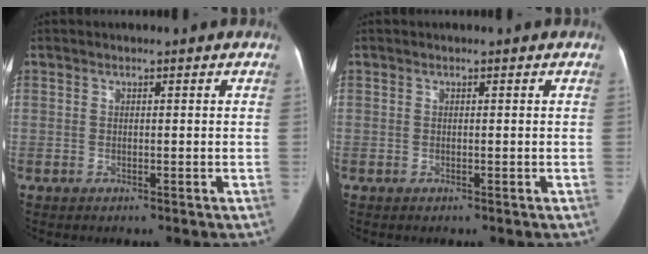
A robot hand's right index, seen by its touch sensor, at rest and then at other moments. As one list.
[{"total": 0.0}]